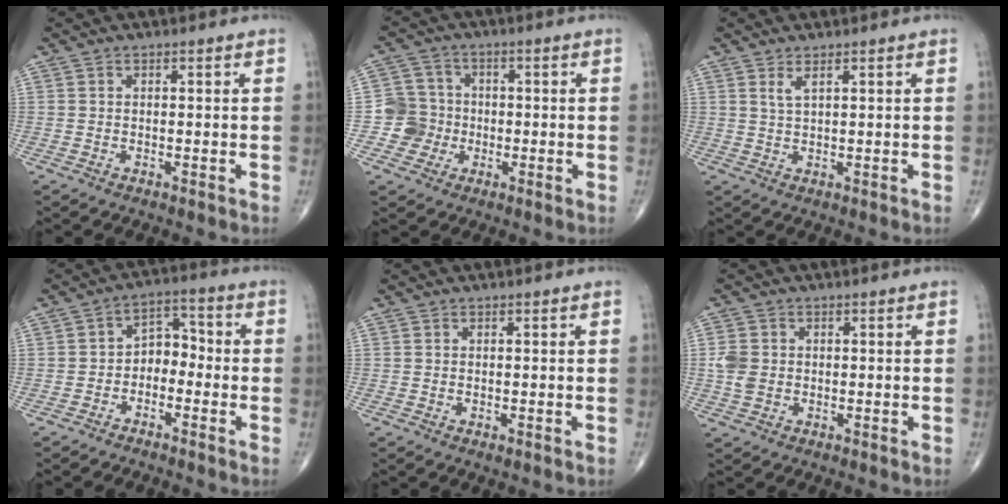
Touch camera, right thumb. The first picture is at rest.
{"total": 6.4, "force": [-1.5, 6.2, 0.4], "torque": [0.029, 0.016, -0.036]}
{"total": 1.9, "force": [1.1, 0.4, 1.5], "torque": [-0.035, -0.006, 0.027]}
{"total": 5.7, "force": [-1.9, 4.1, 3.5], "torque": [-0.028, 0.039, -0.048]}
{"total": 0.5, "force": [-0.1, 0.3, 0.4], "torque": [-0.009, -0.002, 0.001]}
{"total": 4.0, "force": [-0.1, 3.3, 2.4], "torque": [-0.047, 0.005, -0.002]}